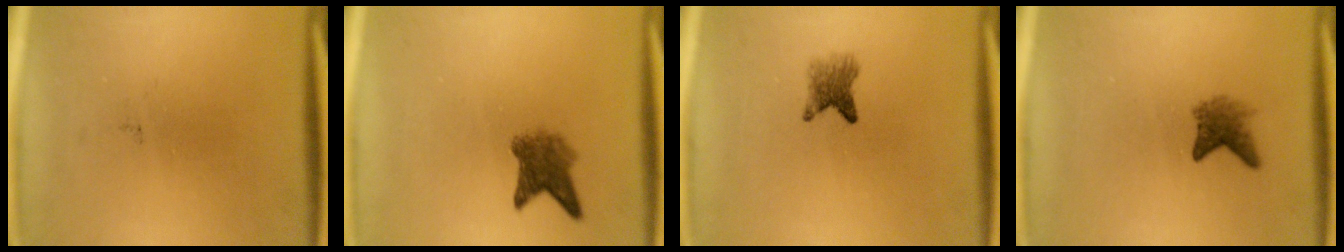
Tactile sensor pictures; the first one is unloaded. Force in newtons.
{"total": 4.1}
{"total": 2.9}
{"total": 2.7}